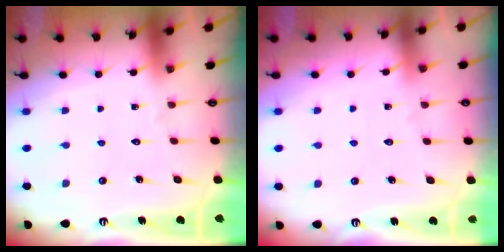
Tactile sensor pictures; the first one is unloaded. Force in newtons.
{"total": 2.4, "press": 2.4, "slide": 0.4}